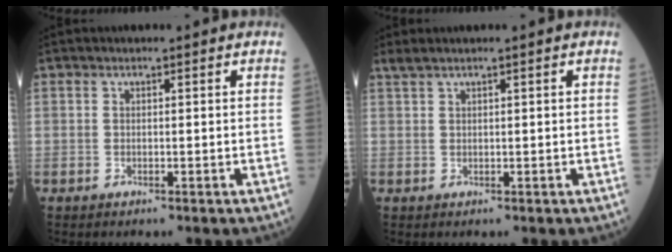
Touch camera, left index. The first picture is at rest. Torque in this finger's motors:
{"motor_torque": [0.07, -0.19, 0.02, 0.02]}